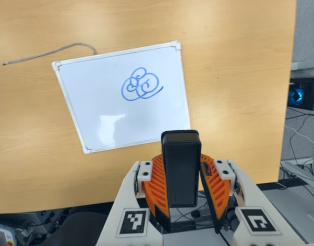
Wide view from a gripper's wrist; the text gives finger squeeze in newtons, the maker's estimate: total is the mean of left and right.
{"total": 9.1, "left": 7.4, "right": 10.8}